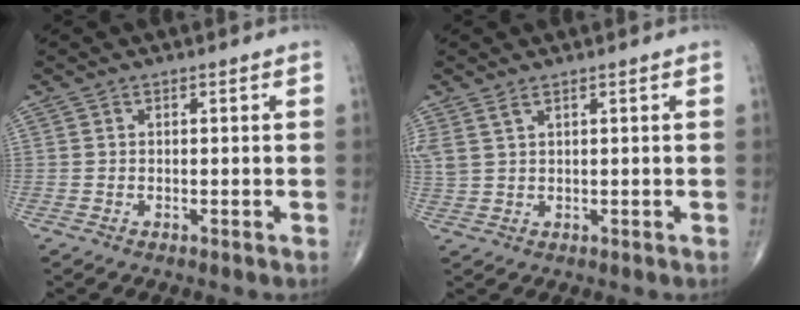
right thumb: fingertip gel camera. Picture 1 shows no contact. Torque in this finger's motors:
{"motor_torque": [-0.24, 0.19, 0.34, 0.46, 0.14]}